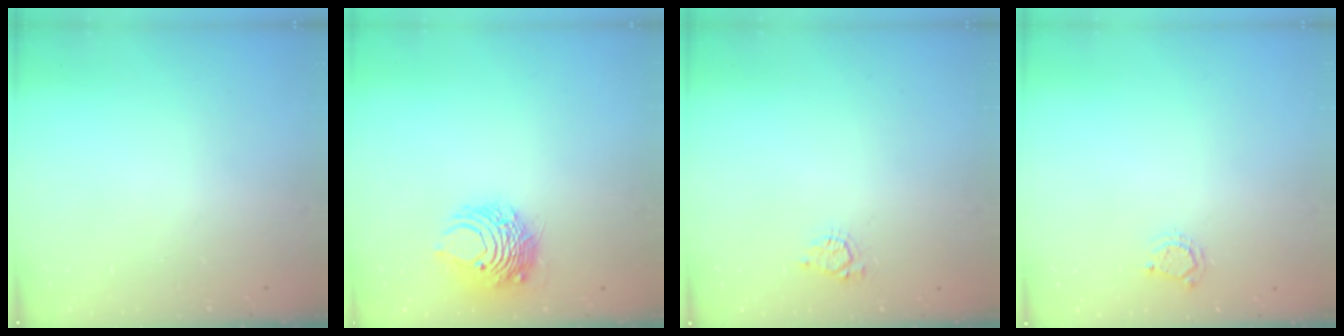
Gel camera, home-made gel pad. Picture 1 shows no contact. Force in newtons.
{"total": 8.1, "press": 8.1, "slide": 0.6}
{"total": 4.3, "press": 4.3, "slide": 0.6}
{"total": 4.0, "press": 3.9, "slide": 0.5}